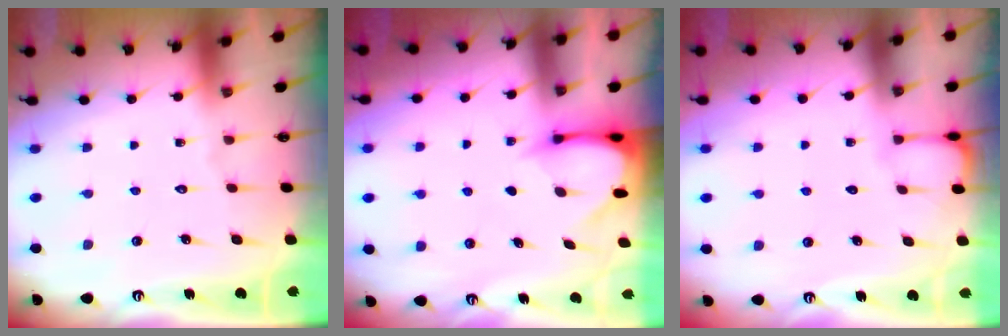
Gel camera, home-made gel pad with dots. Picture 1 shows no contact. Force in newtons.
{"total": 3.5, "press": 3.5, "slide": 0.3}
{"total": 0.8, "press": 0.8, "slide": 0.0}